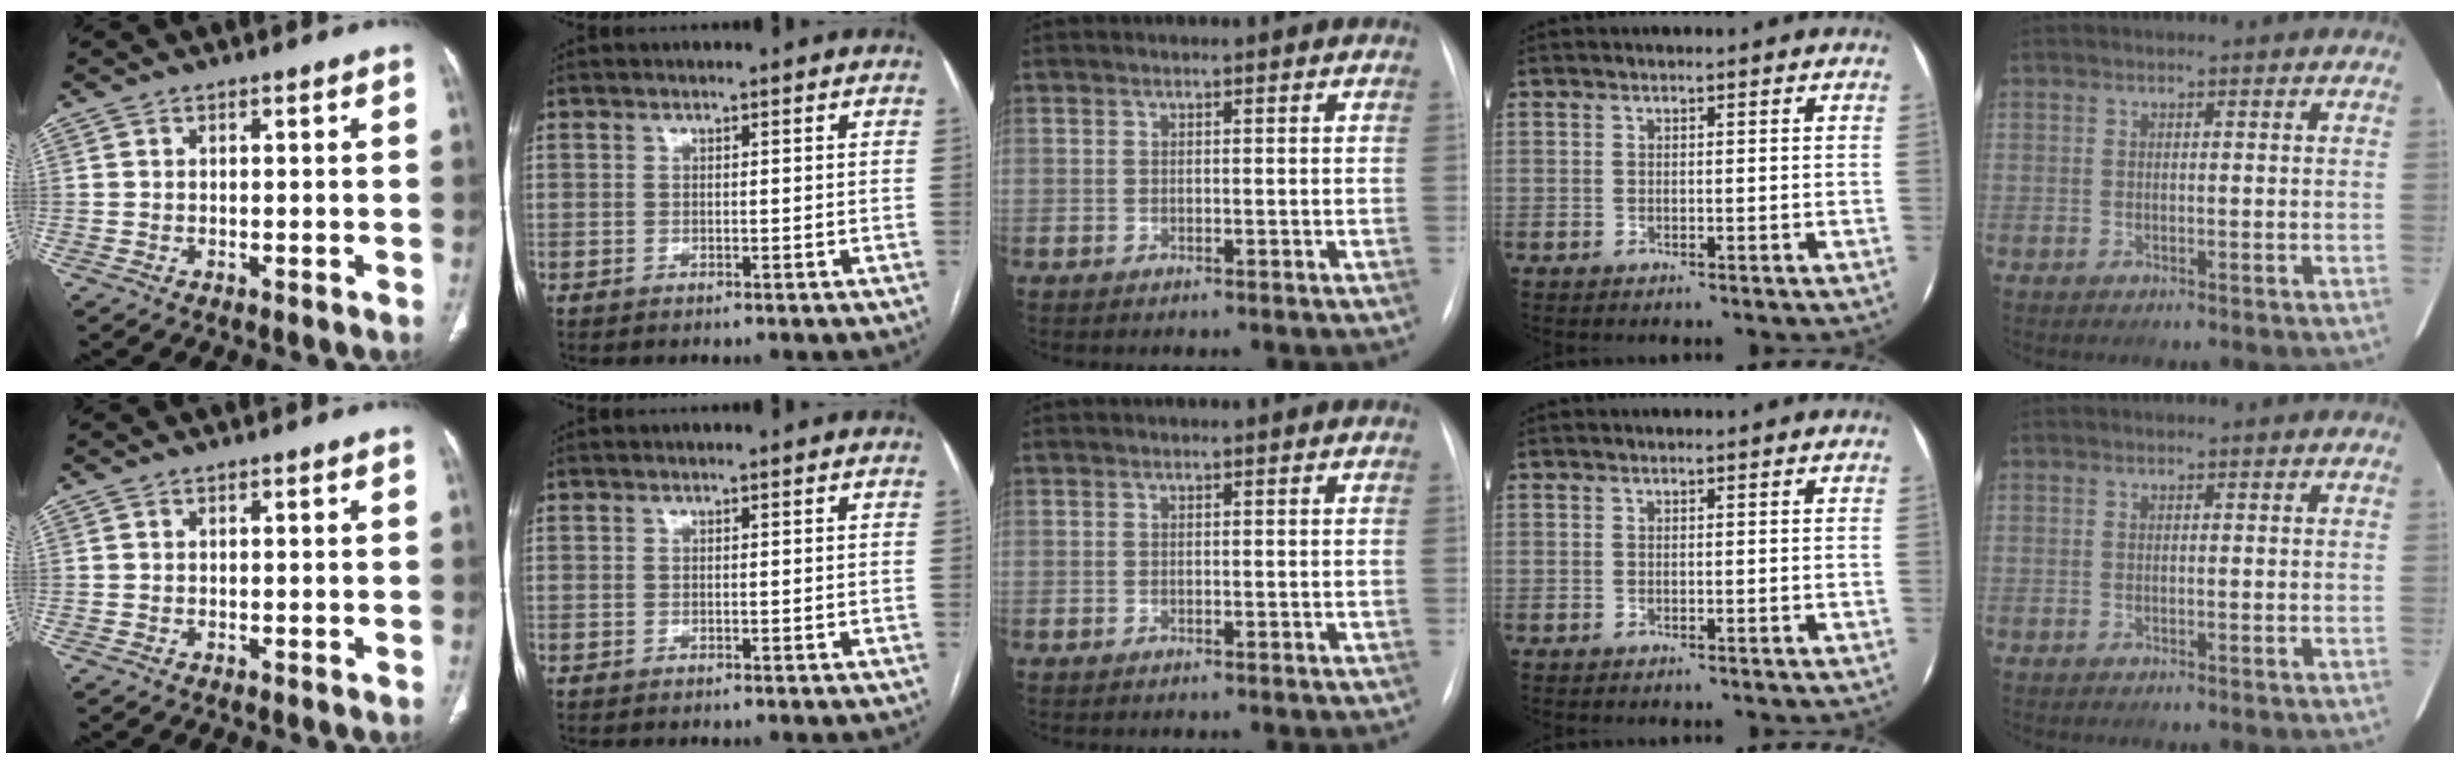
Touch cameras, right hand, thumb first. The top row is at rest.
{}